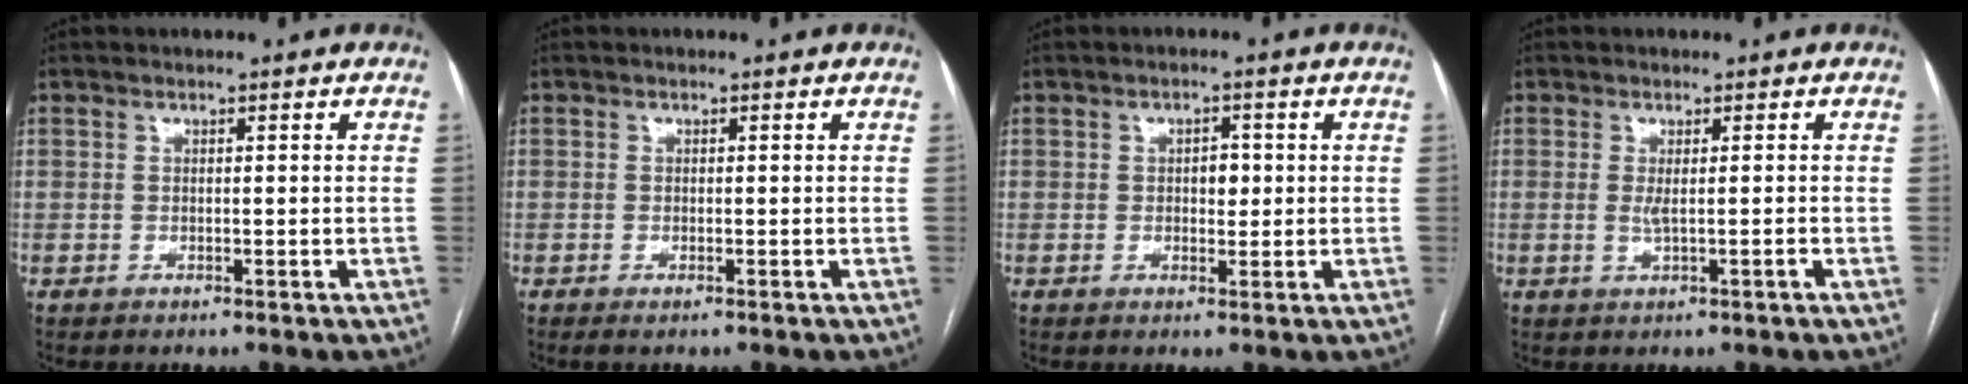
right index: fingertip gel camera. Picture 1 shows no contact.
{"total": 0.8, "force": [-0.5, 0.1, 0.6], "torque": [-0.012, -0.003, -0.006]}
{"total": 2.5, "force": [0.2, 1.5, 2.0], "torque": [-0.027, 0.005, 0.003]}
{"total": 1.9, "force": [-0.2, 0.0, 1.9], "torque": [-0.038, -0.003, -0.002]}